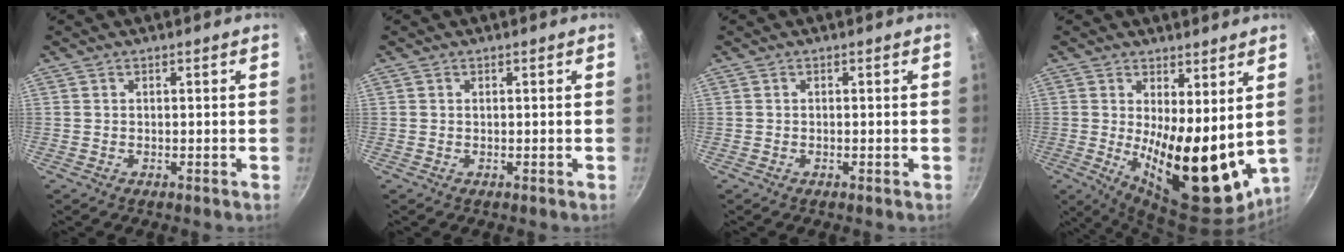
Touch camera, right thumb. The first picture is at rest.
{"total": 0.0}
{"total": 0.0}
{"total": 18.4, "force": [1.4, 7.8, 16.6], "torque": [-0.202, -0.043, 0.037]}